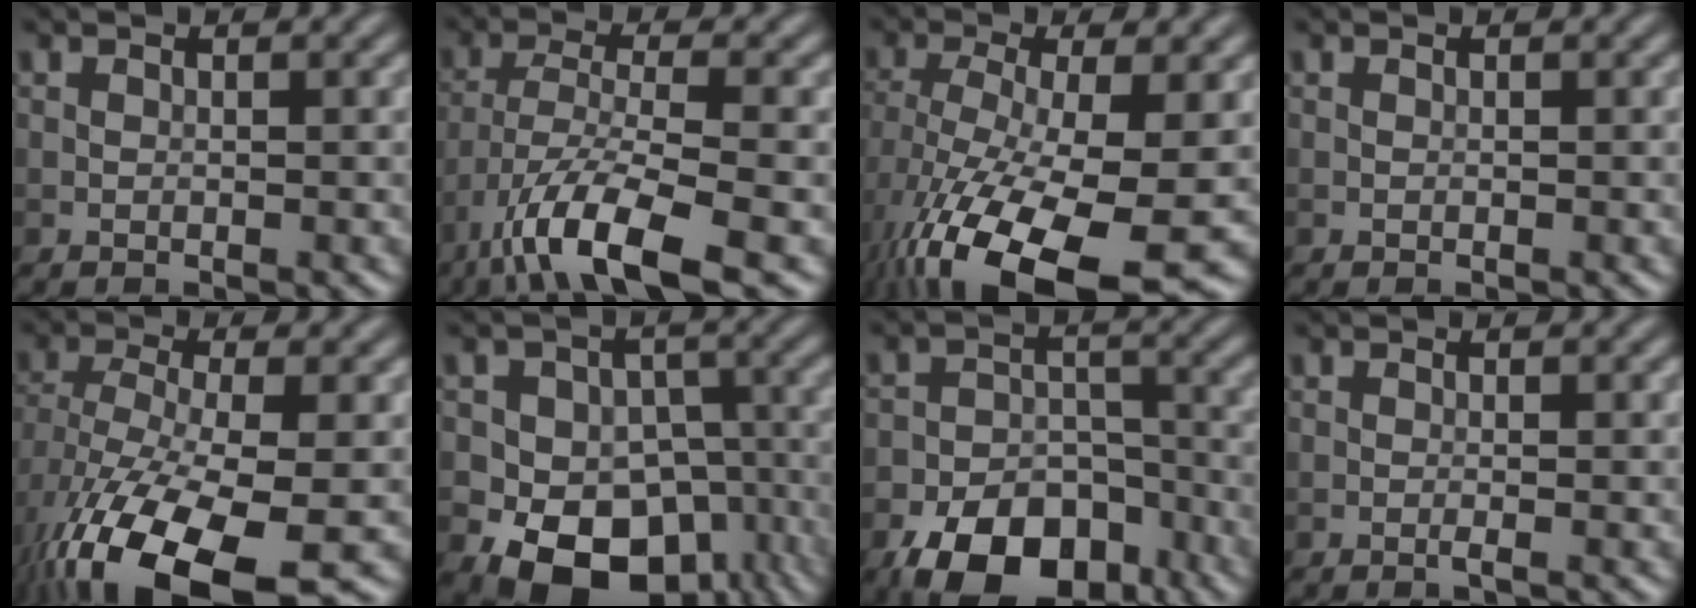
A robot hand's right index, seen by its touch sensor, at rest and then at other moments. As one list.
[{"total": 8.5, "force": [-5.3, 2.0, 6.3], "torque": [-0.108, -0.002, -0.101]}, {"total": 15.8, "force": [-7.9, 5.4, 12.6], "torque": [-0.250, -0.029, -0.121]}, {"total": 0.0}, {"total": 14.7, "force": [-7.9, 5.7, 11.0], "torque": [-0.232, -0.045, -0.127]}, {"total": 12.4, "force": [-5.7, 9.0, 6.3], "torque": [-0.075, -0.012, -0.099]}, {"total": 10.1, "force": [-6.5, 5.6, 5.4], "torque": [-0.089, -0.011, -0.106]}, {"total": 0.6, "force": [-0.2, 0.0, 0.6], "torque": [-0.012, -0.003, -0.006]}]